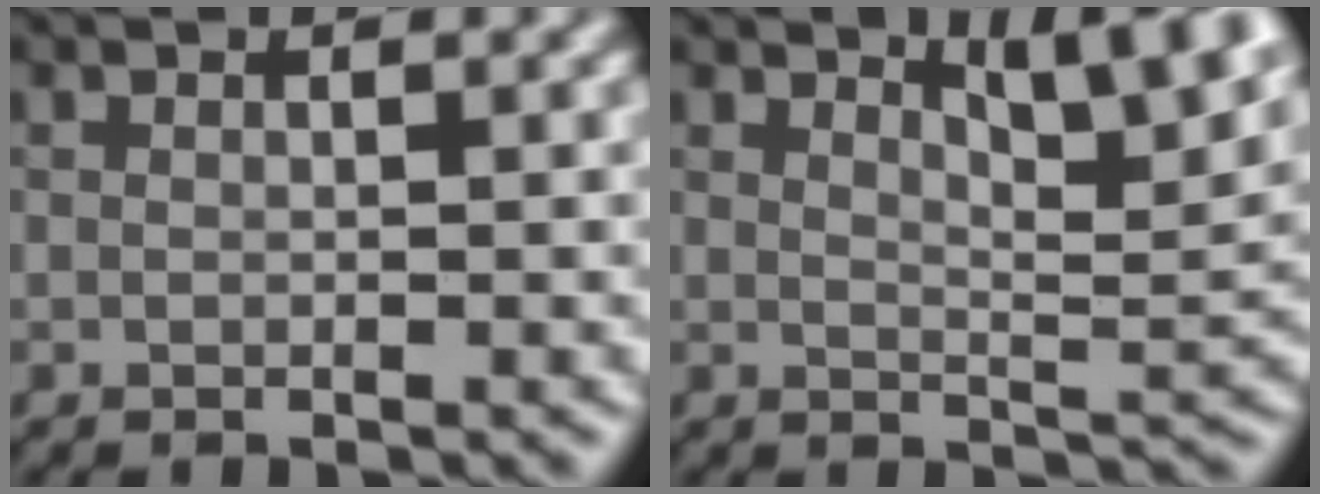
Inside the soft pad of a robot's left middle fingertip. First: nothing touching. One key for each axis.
{"total": 6.0, "fx": 3.9, "fy": 1.4, "fz": 4.3, "tx": -0.052, "ty": 0.002, "tz": 0.061}